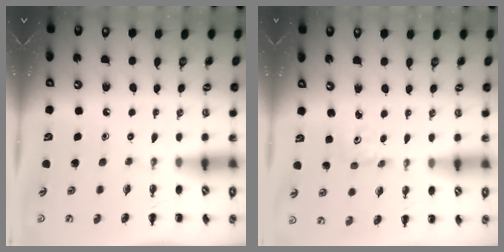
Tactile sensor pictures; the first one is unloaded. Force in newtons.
{"total": 0.9, "press": 0.9, "slide": 0.3}